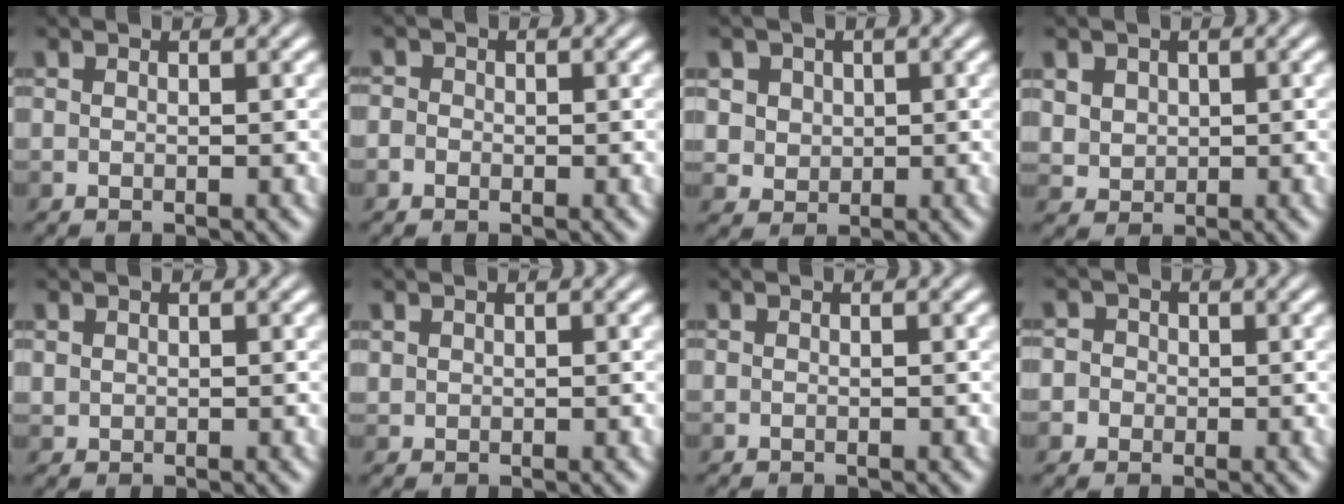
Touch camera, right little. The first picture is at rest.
{"total": 1.4, "force": [-0.6, 1.2, 0.6], "torque": [-0.010, 0.002, -0.016]}
{"total": 3.2, "force": [1.3, 2.8, 0.8], "torque": [-0.039, -0.008, 0.030]}
{"total": 2.2, "force": [0.9, 2.0, 0.6], "torque": [-0.033, -0.003, 0.024]}
{"total": 0.9, "force": [0.5, 0.7, 0.0], "torque": [-0.009, -0.002, 0.010]}
{"total": 0.7, "force": [0.5, 0.5, 0.0], "torque": [-0.006, -0.001, 0.010]}
{"total": 0.0}
{"total": 3.3, "force": [0.3, 3.2, 0.9], "torque": [-0.023, 0.017, -0.016]}